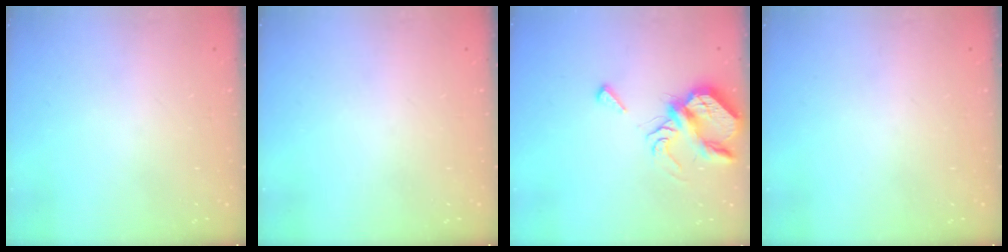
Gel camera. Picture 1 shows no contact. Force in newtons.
{"total": 0.0}
{"total": 7.5, "press": 7.5, "slide": 0.8}
{"total": 0.0}